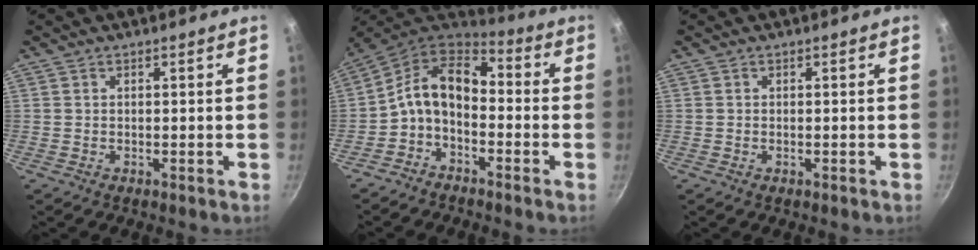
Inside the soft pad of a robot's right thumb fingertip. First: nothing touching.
{"total": 11.0, "force": [-2.4, 7.2, 8.0], "torque": [-0.122, 0.075, -0.059]}
{"total": 0.0}